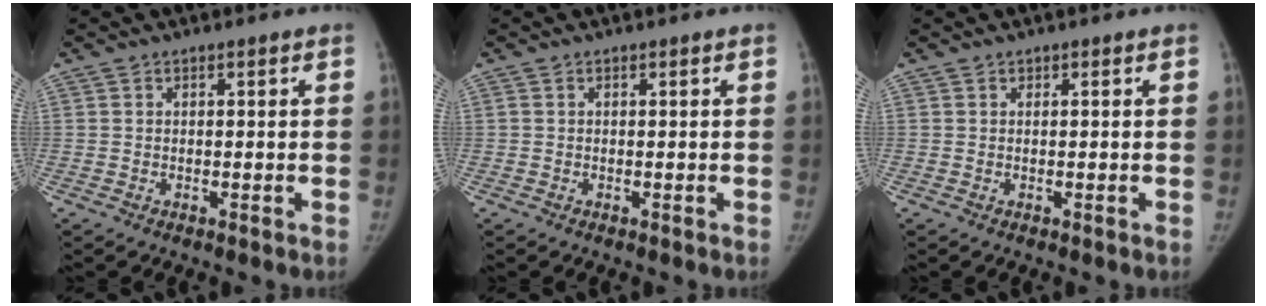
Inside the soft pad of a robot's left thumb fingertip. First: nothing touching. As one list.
[{"total": 0.0}, {"total": 0.0}]